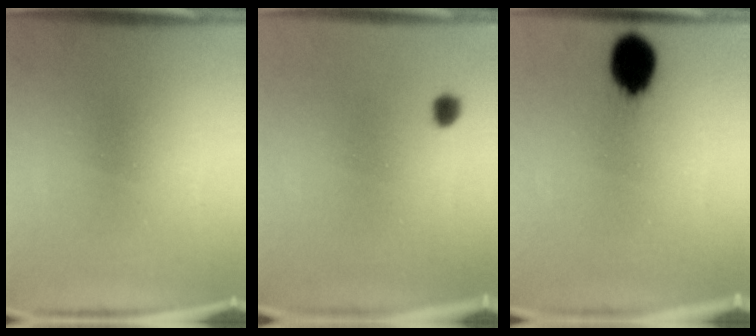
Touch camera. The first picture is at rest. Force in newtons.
{"total": 1.7}
{"total": 10.4}